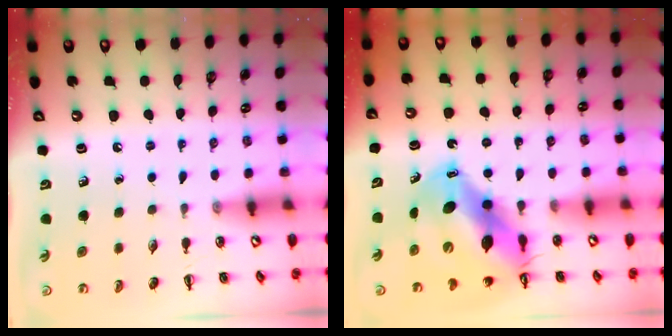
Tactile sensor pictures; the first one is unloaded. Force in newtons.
{"total": 14.9, "press": 14.2, "slide": 4.6}